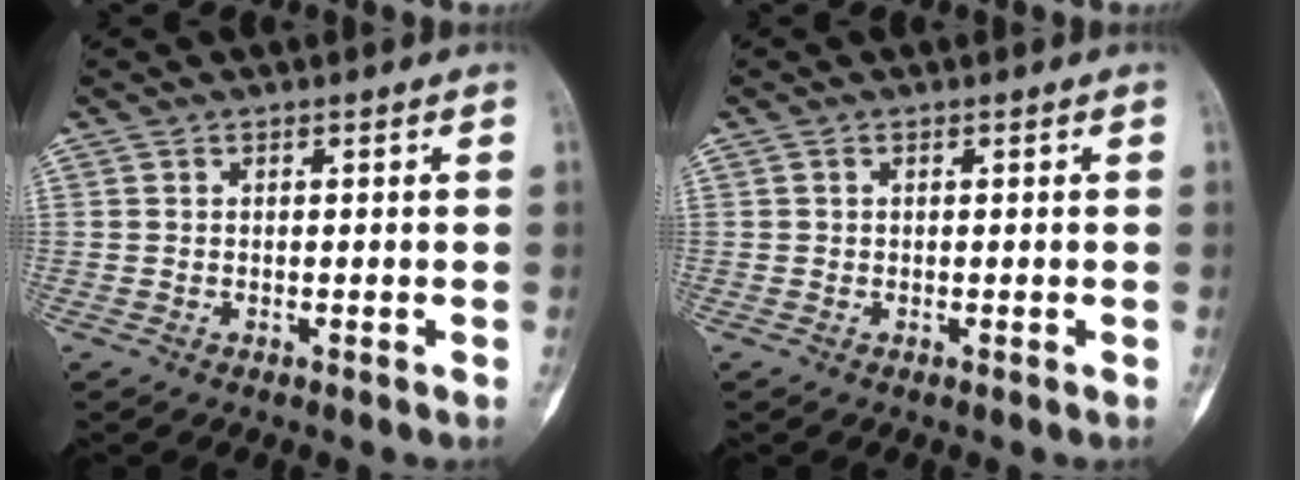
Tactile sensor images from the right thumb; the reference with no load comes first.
{"total": 0.0}